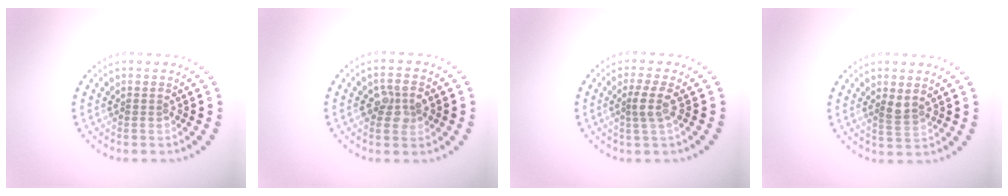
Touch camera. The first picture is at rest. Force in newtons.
{"total": 2.4, "press": 2.4, "slide": 0.1}
{"total": 2.0, "press": 1.6, "slide": 1.3}
{"total": 1.5, "press": 1.3, "slide": 0.8}